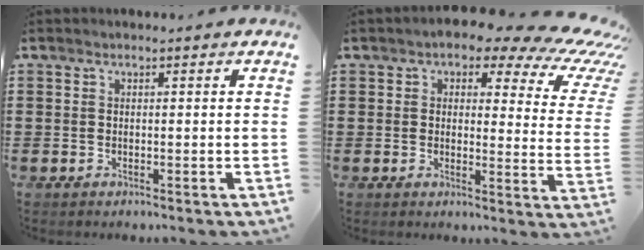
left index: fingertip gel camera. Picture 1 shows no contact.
{"total": 6.1, "force": [4.5, 2.6, 3.2], "torque": [-0.061, -0.022, 0.070]}